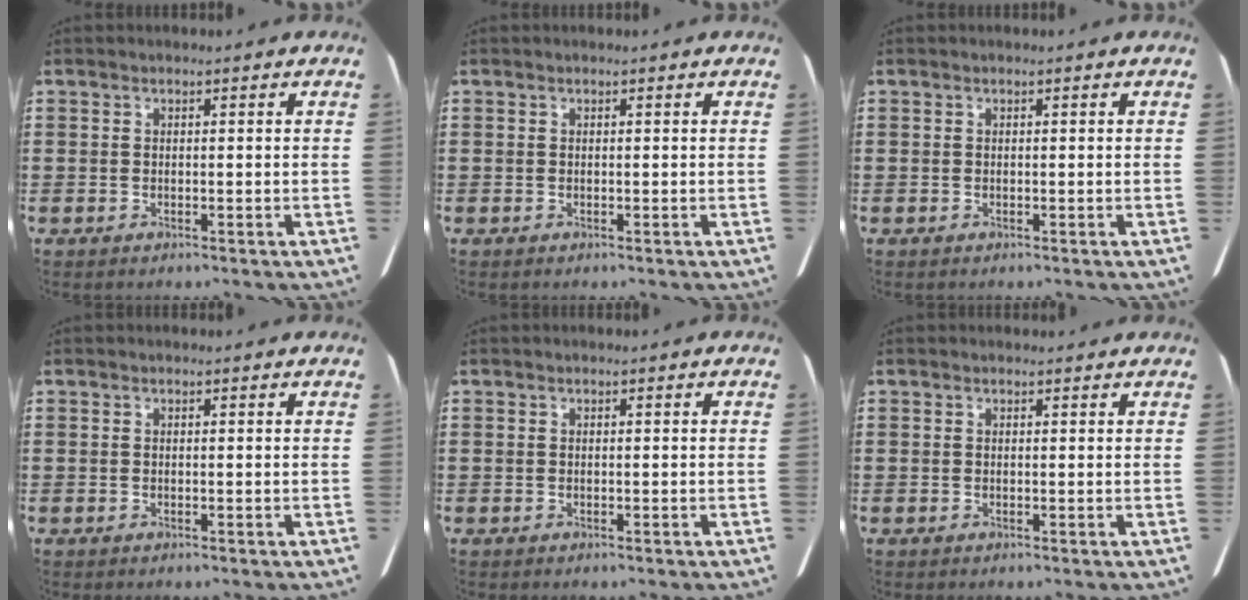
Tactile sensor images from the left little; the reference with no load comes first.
{"total": 0.0}
{"total": 0.0}
{"total": 0.0}
{"total": 0.0}
{"total": 0.5, "force": [0.4, 0.2, 0.2], "torque": [0.003, 0.000, 0.006]}